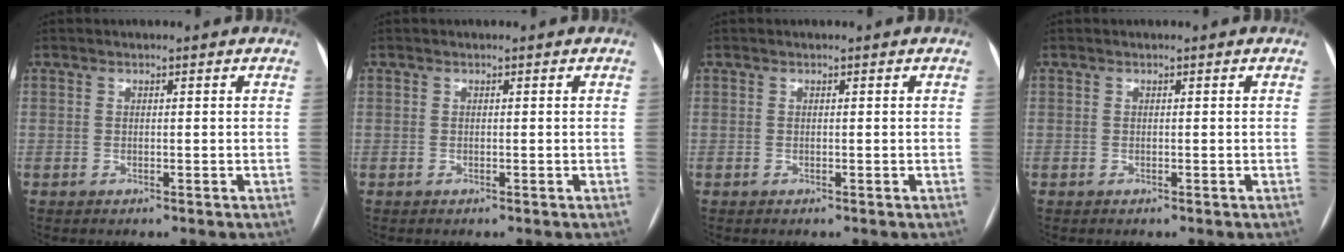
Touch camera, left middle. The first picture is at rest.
{"total": 0.0}
{"total": 0.0}
{"total": 0.0}